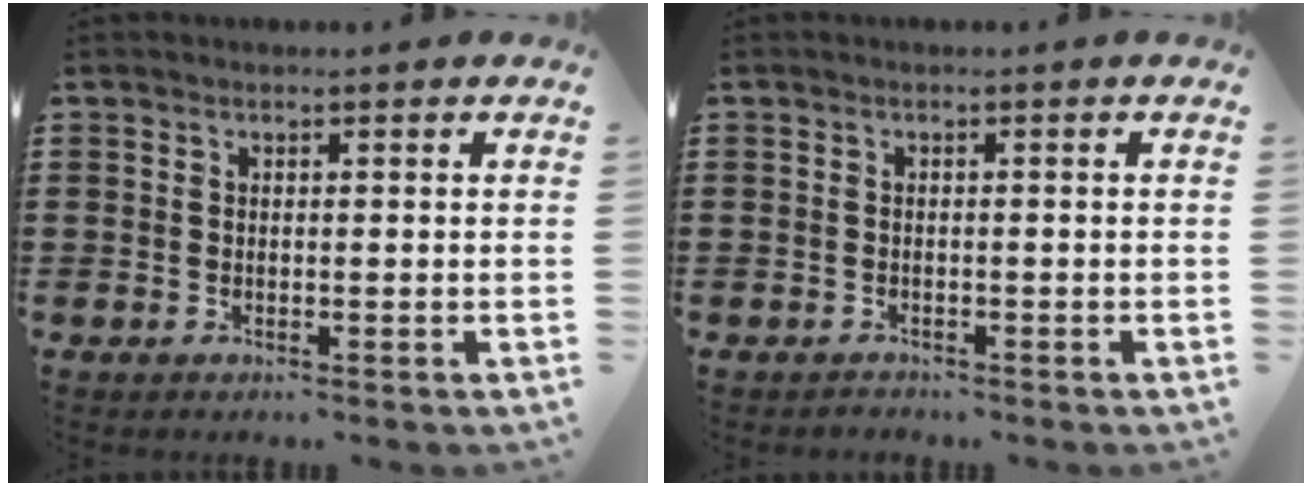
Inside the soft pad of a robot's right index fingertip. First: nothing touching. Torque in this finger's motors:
{"motor_torque": [-0.18, 0.14, 0.00, -0.02]}